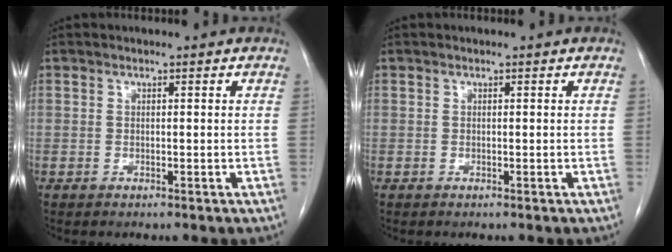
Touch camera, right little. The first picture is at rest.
{"total": 0.0}